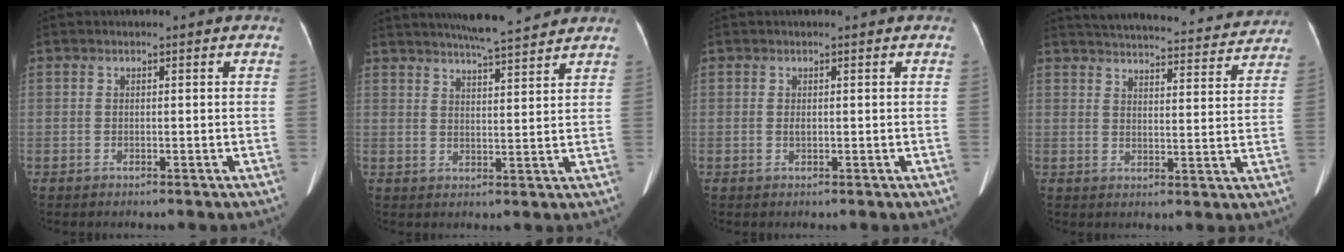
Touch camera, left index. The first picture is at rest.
{"total": 10.4, "force": [9.3, 0.6, 4.6], "torque": [-0.073, 0.015, 0.131]}
{"total": 0.6, "force": [0.1, 0.2, 0.5], "torque": [-0.015, 0.002, 0.005]}
{"total": 25.2, "force": [23.6, 4.8, 7.4], "torque": [-0.117, -0.015, 0.291]}